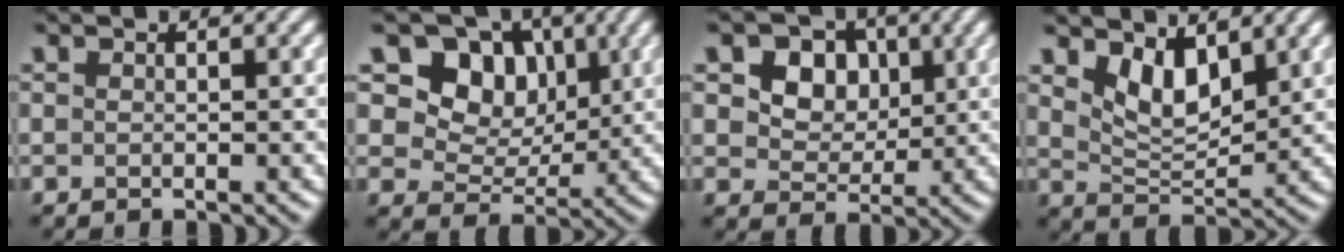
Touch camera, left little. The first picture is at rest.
{"total": 8.4, "force": [3.3, 6.5, 4.2], "torque": [-0.081, -0.004, 0.063]}
{"total": 7.3, "force": [2.8, 5.6, 3.7], "torque": [-0.082, 0.006, 0.048]}
{"total": 4.1, "force": [2.3, 2.0, 2.7], "torque": [-0.060, -0.011, 0.043]}